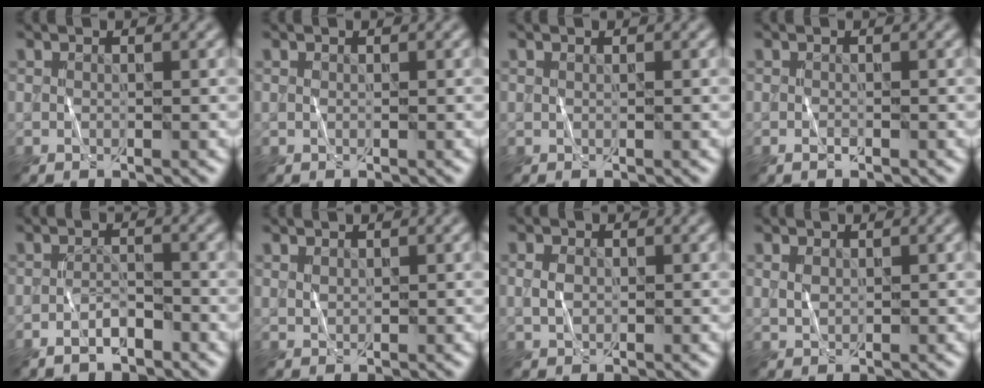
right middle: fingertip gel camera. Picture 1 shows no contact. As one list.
[{"total": 0.0}, {"total": 0.0}, {"total": 0.8, "force": [-0.5, 0.3, 0.5], "torque": [-0.011, 0.001, -0.011]}, {"total": 2.3, "force": [-1.7, 0.8, 1.4], "torque": [-0.022, 0.006, -0.033]}, {"total": 0.8, "force": [0.7, 0.4, 0.1], "torque": [-0.005, -0.001, 0.016]}, {"total": 1.5, "force": [0.3, 1.1, 0.9], "torque": [-0.020, 0.002, 0.004]}, {"total": 1.0, "force": [0.5, 0.7, 0.5], "torque": [-0.012, 0.000, 0.013]}]